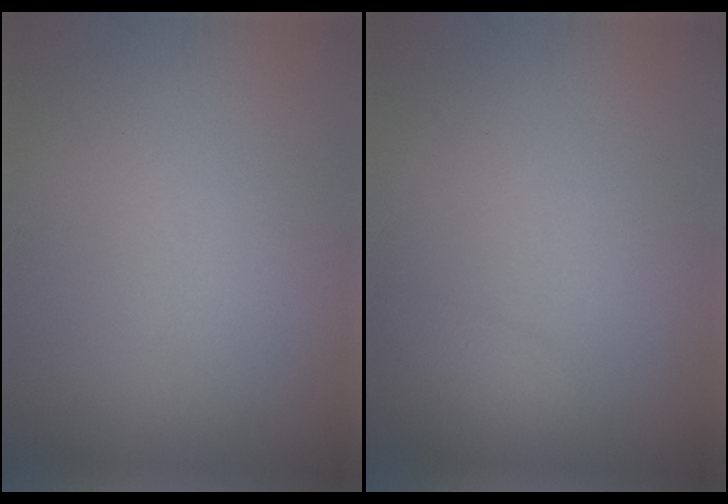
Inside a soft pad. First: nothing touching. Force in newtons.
{"total": 1.3, "press": 1.3, "slide": 0.2}